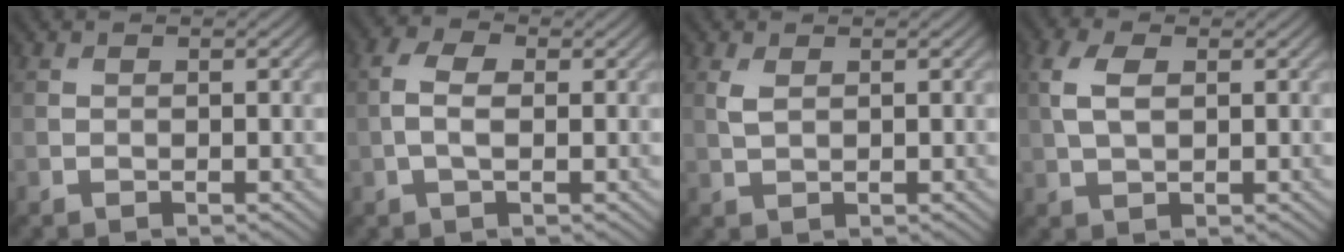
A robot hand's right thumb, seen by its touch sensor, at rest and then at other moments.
{"total": 3.4, "force": [-0.2, 1.7, 3.0], "torque": [-0.072, 0.005, -0.010]}
{"total": 1.7, "force": [0.7, 0.8, 1.3], "torque": [-0.037, 0.000, 0.017]}
{"total": 4.2, "force": [0.9, 2.3, 3.4], "torque": [-0.089, 0.004, 0.017]}